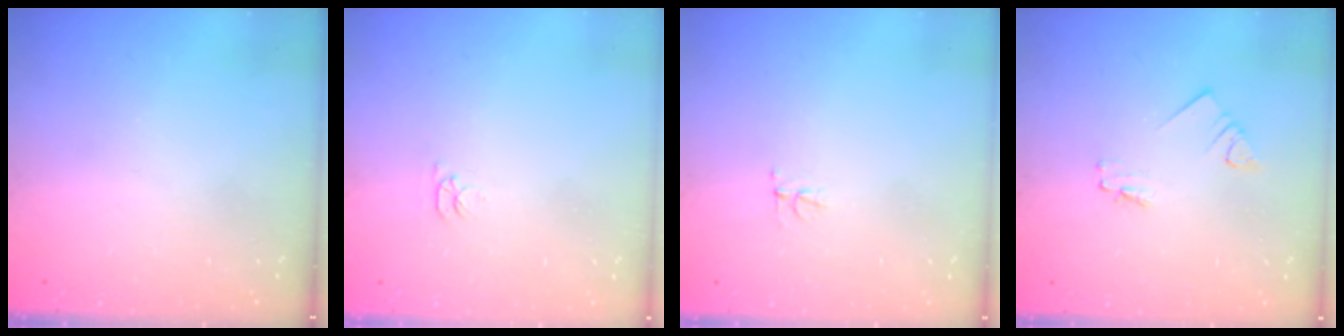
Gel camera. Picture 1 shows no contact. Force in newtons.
{"total": 2.7, "press": 2.7, "slide": 0.4}
{"total": 3.9, "press": 3.9, "slide": 0.3}
{"total": 1.9, "press": 1.9, "slide": 0.2}